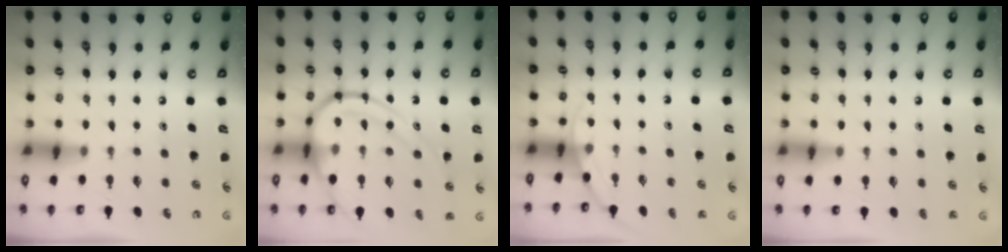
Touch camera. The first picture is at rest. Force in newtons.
{"total": 15.0, "press": 14.9, "slide": 1.7}
{"total": 2.5, "press": 2.5, "slide": 0.1}
{"total": 2.4, "press": 2.4, "slide": 0.2}